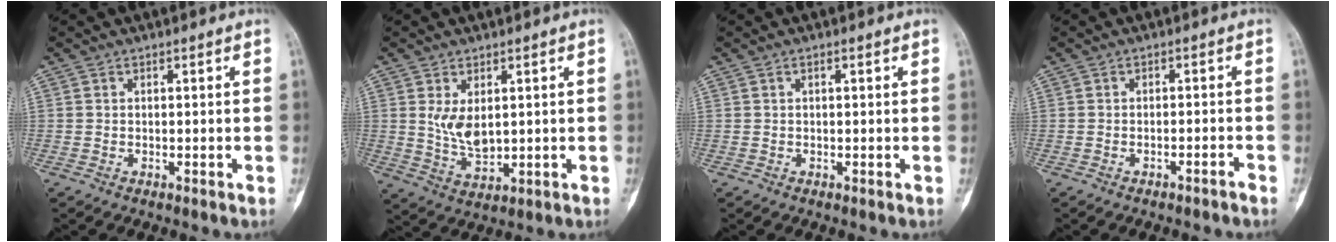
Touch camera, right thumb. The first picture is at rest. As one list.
[{"total": 6.0, "force": [1.4, 3.3, 4.9], "torque": [-0.079, -0.014, 0.038]}, {"total": 0.6, "force": [0.3, 0.2, 0.5], "torque": [-0.006, 0.005, 0.003]}, {"total": 1.6, "force": [-1.3, 0.1, 0.9], "torque": [-0.021, 0.019, -0.014]}]